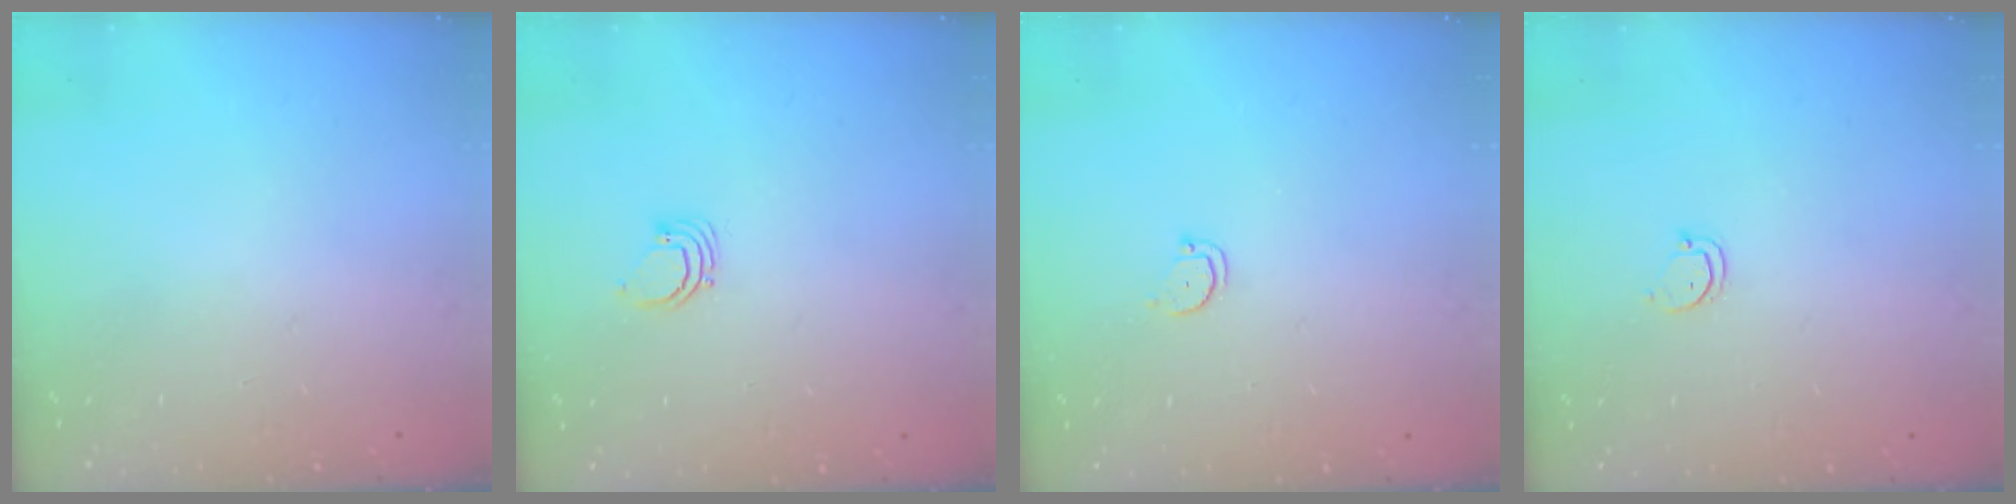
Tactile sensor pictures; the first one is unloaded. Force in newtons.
{"total": 2.5, "press": 2.5, "slide": 0.1}
{"total": 2.0, "press": 2.0, "slide": 0.2}
{"total": 2.5, "press": 2.5, "slide": 0.3}